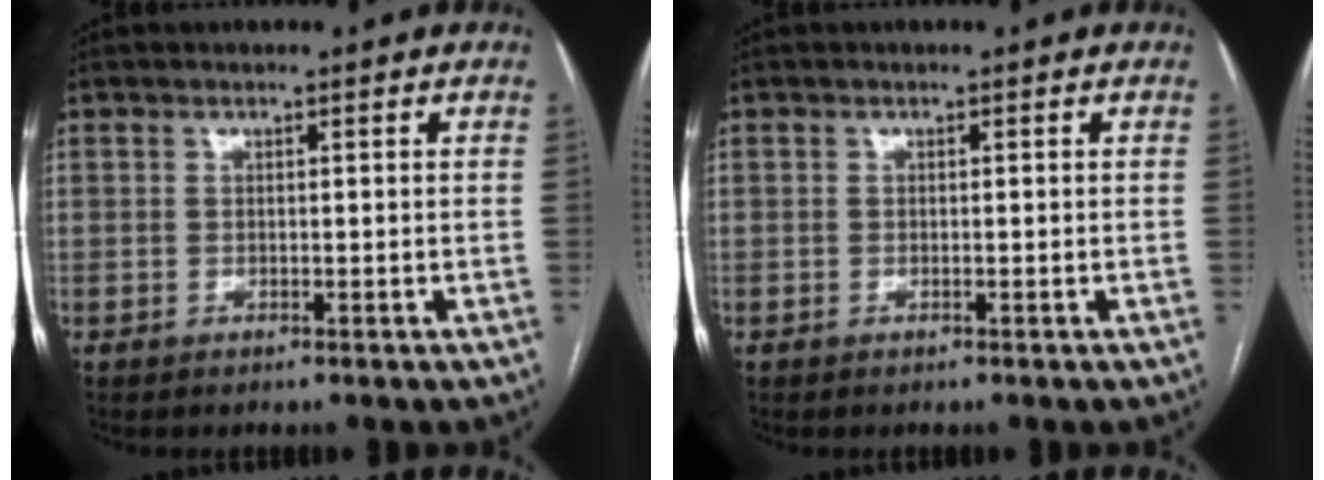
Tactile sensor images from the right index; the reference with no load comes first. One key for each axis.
{"total": 0.0}